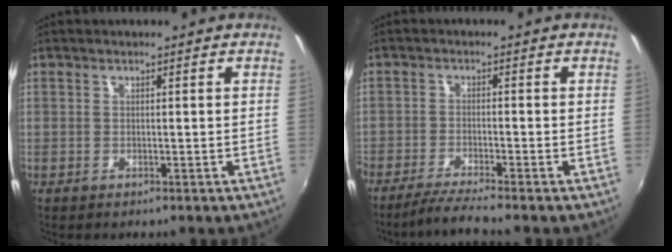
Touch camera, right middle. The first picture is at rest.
{"total": 5.8, "force": [-5.0, -0.8, 2.7], "torque": [-0.074, -0.014, -0.093]}